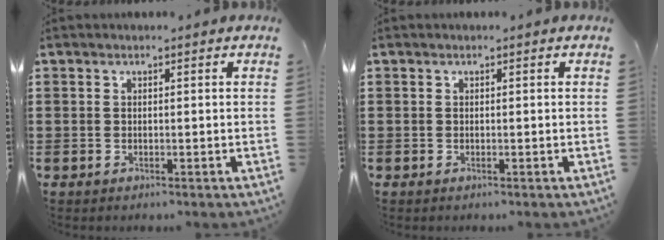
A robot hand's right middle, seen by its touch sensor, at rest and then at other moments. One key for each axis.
{"total": 0.0}